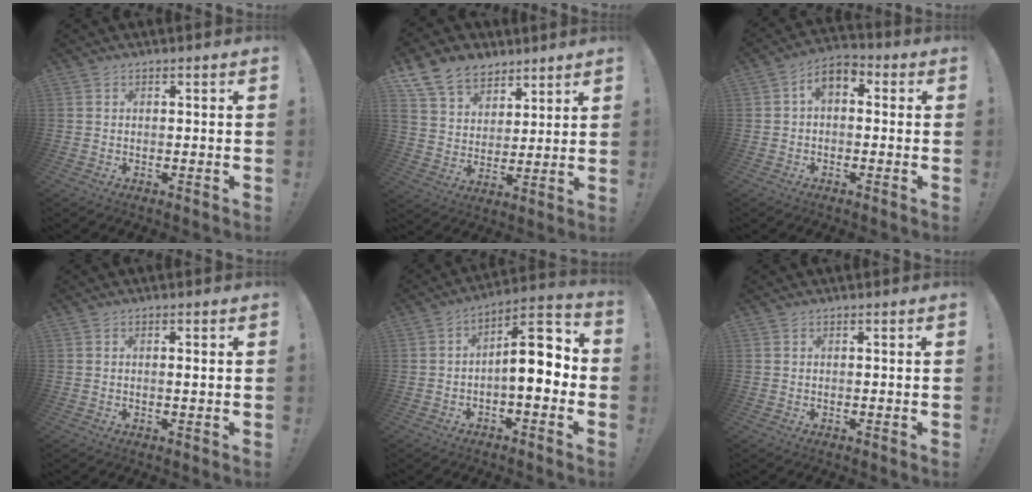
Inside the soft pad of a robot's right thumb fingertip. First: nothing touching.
{"total": 12.7, "force": [8.9, 8.4, 3.6], "torque": [-0.070, -0.060, 0.174]}
{"total": 5.3, "force": [0.3, 3.5, 4.0], "torque": [-0.069, 0.006, 0.010]}
{"total": 0.8, "force": [0.1, -0.1, 0.8], "torque": [-0.002, -0.007, -0.002]}
{"total": 12.1, "force": [-1.0, 5.3, 10.9], "torque": [-0.151, 0.012, -0.016]}
{"total": 0.0}